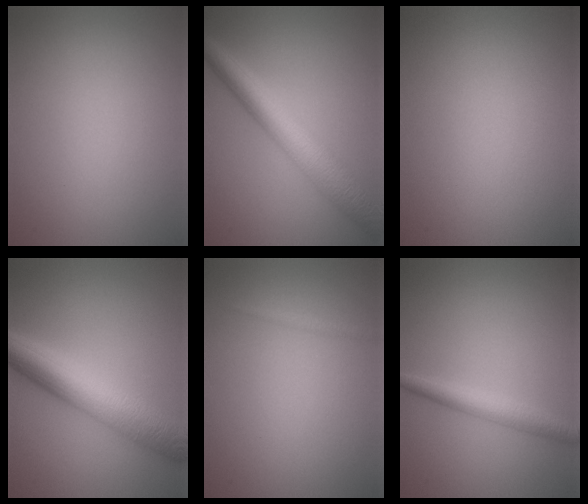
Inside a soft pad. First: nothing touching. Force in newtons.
{"total": 6.4, "press": 6.4, "slide": 0.2}
{"total": 0.0}
{"total": 8.1, "press": 8.1, "slide": 0.1}
{"total": 0.6, "press": 0.6, "slide": 0.0}
{"total": 2.6, "press": 2.6, "slide": 0.1}